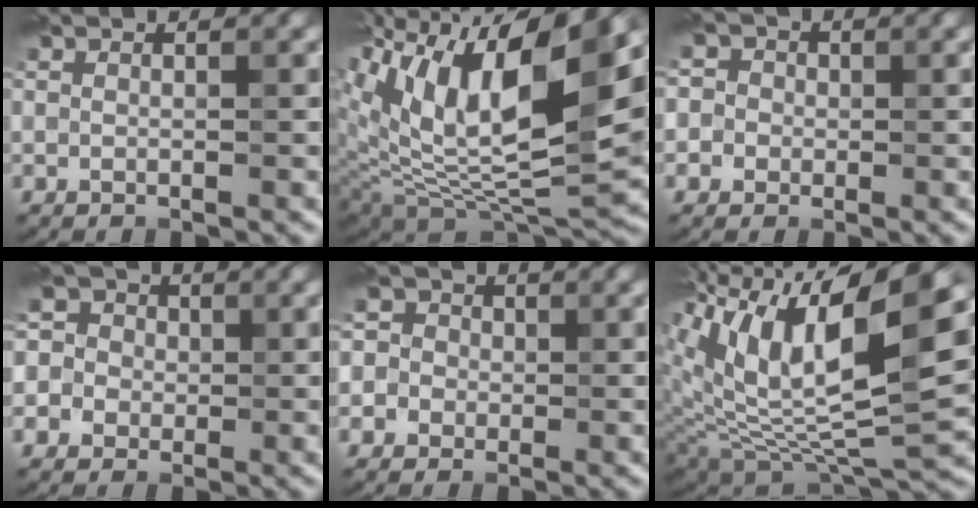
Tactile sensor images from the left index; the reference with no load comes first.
{"total": 15.1, "force": [6.5, 6.2, 12.2], "torque": [-0.230, 0.020, 0.115]}
{"total": 3.9, "force": [0.7, 3.6, 1.3], "torque": [0.008, 0.029, -0.018]}
{"total": 6.3, "force": [0.4, 5.9, 2.2], "torque": [-0.031, 0.041, -0.030]}
{"total": 4.9, "force": [0.2, 4.6, 1.6], "torque": [-0.006, 0.031, -0.033]}
{"total": 15.3, "force": [5.7, 6.3, 12.8], "torque": [-0.245, 0.018, 0.100]}